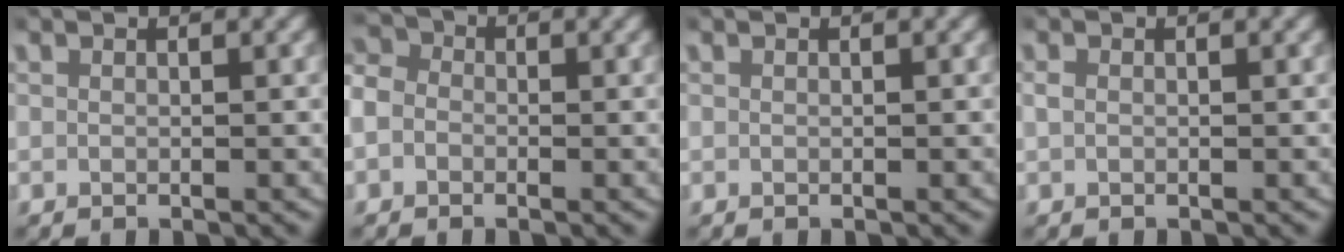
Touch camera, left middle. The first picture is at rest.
{"total": 5.0, "force": [0.5, 4.5, 2.2], "torque": [-0.047, 0.005, -0.008]}
{"total": 0.0}
{"total": 0.6, "force": [0.0, 0.5, 0.4], "torque": [-0.011, 0.000, 0.001]}